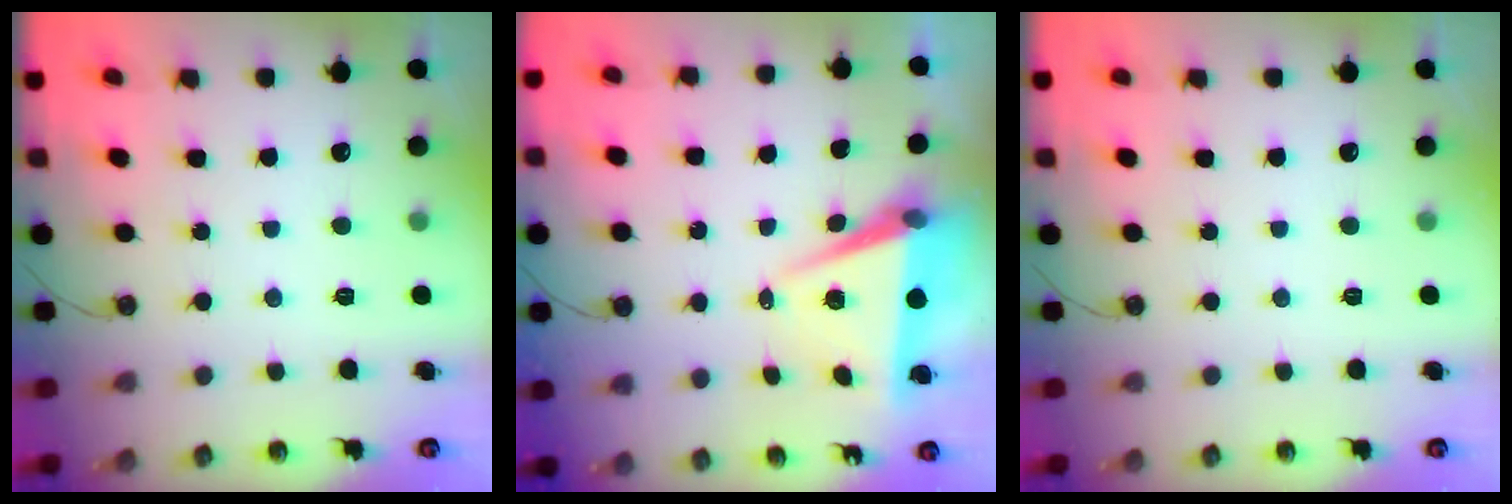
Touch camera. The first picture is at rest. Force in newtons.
{"total": 6.8, "press": 5.2, "slide": 4.3}
{"total": 0.0}